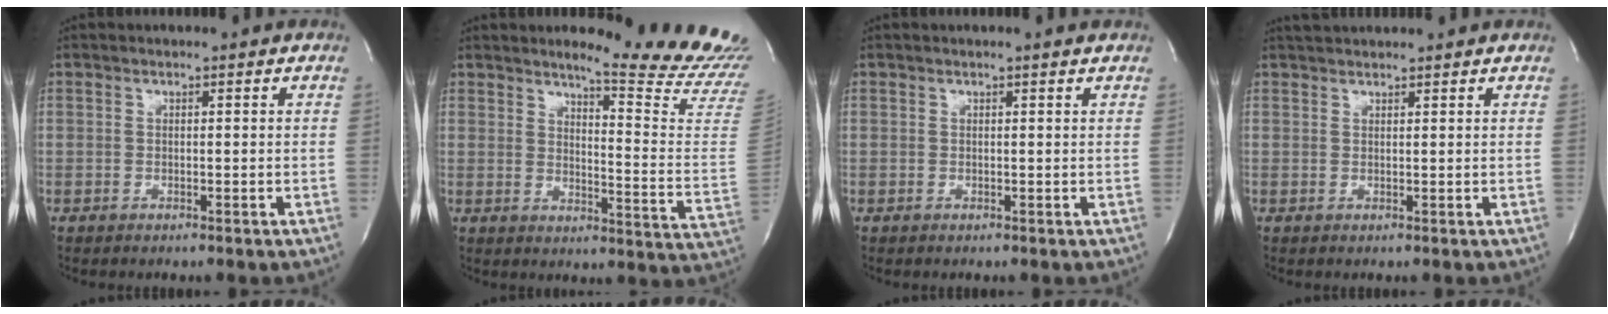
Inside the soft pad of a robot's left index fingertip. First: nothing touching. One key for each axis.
{"total": 16.8, "fx": 15.8, "fy": -2.0, "fz": 5.4, "tx": -0.083, "ty": -0.153, "tz": 0.177}
{"total": 0.8, "fx": 0.7, "fy": -0.2, "fz": 0.4, "tx": -0.016, "ty": -0.002, "tz": 0.011}
{"total": 3.3, "fx": 3.2, "fy": 0.3, "fz": 0.9, "tx": -0.014, "ty": 0.030, "tz": 0.054}